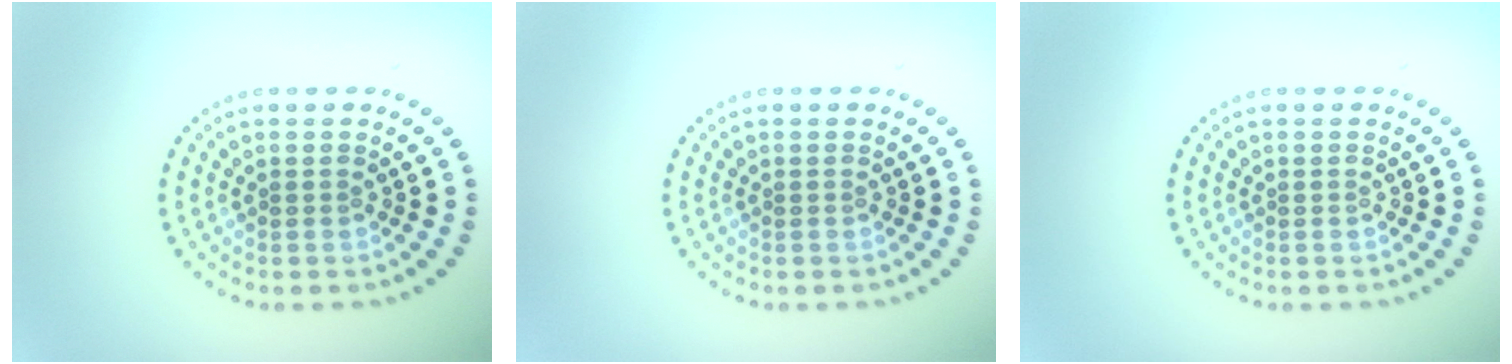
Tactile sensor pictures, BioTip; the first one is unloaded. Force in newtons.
{"total": 0.0}
{"total": 0.0}